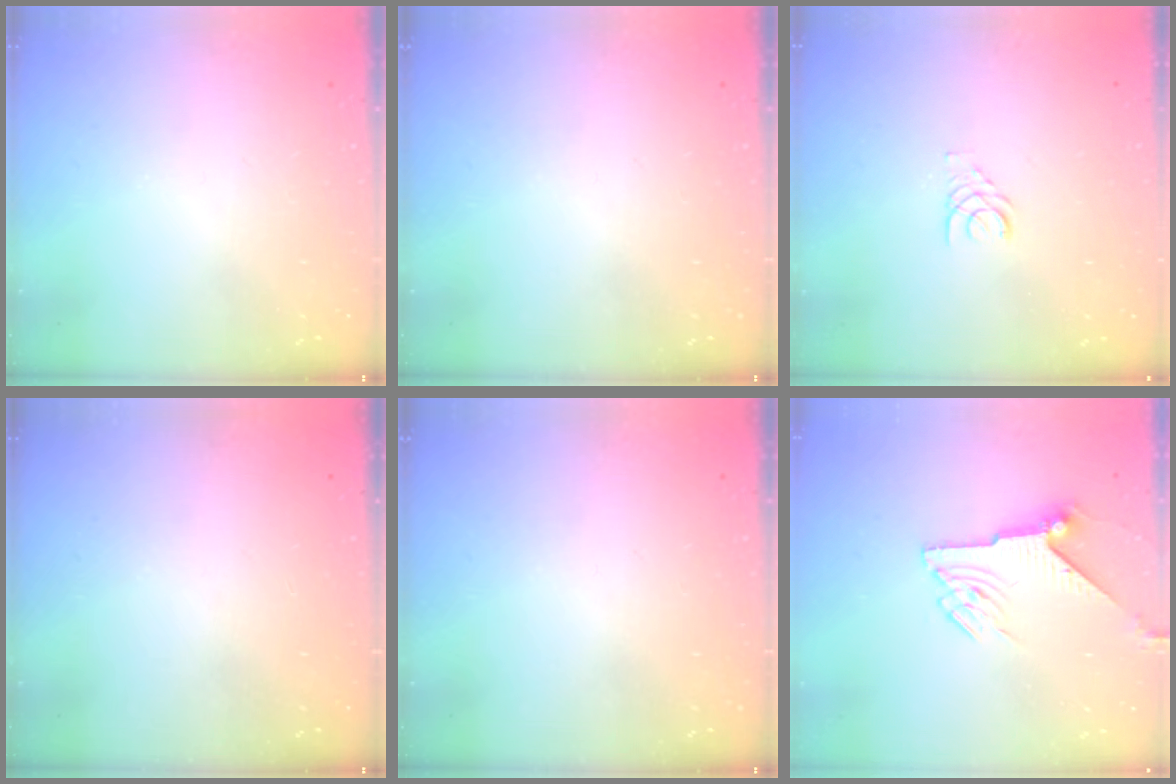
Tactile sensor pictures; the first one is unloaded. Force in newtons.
{"total": 0.0}
{"total": 1.7, "press": 1.7, "slide": 0.2}
{"total": 0.0}
{"total": 0.0}
{"total": 7.0, "press": 7.0, "slide": 0.3}